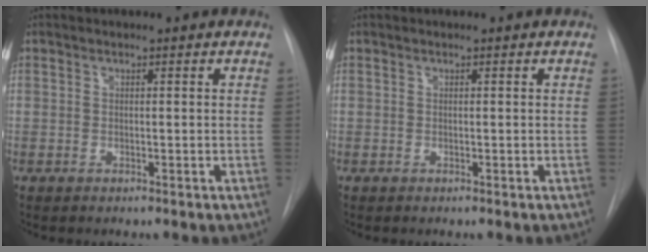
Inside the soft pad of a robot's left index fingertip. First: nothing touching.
{"total": 0.0}